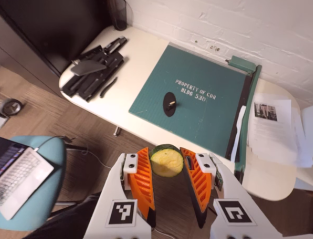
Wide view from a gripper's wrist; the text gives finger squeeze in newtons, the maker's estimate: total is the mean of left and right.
{"total": 9.6, "left": 9.2, "right": 10.0}